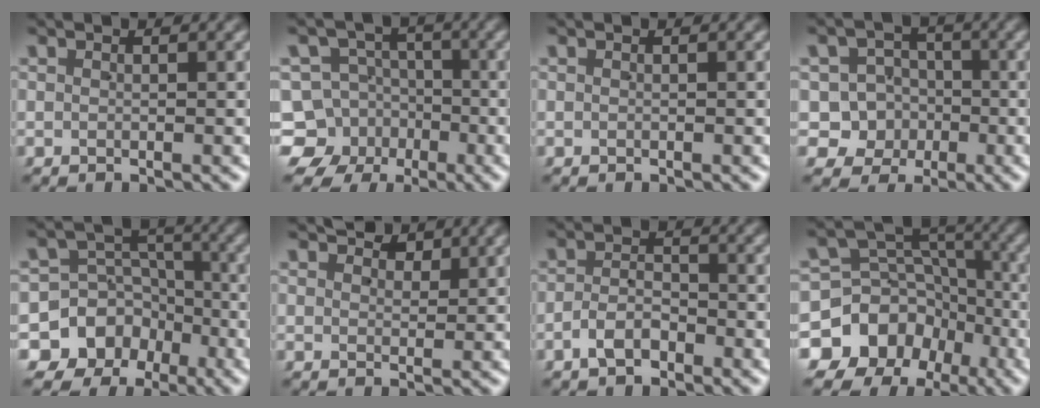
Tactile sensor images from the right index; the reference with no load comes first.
{"total": 15.5, "force": [-4.6, 14.2, 4.3], "torque": [-0.101, -0.074, -0.076]}
{"total": 0.0}
{"total": 12.9, "force": [-3.2, 12.2, 2.5], "torque": [-0.090, -0.066, -0.049]}
{"total": 15.4, "force": [-5.6, 13.6, 4.7], "torque": [-0.098, -0.055, -0.093]}
{"total": 2.8, "force": [2.1, 1.5, 1.2], "torque": [-0.002, -0.007, 0.035]}
{"total": 2.9, "force": [-2.4, 1.3, 0.9], "torque": [-0.010, -0.001, -0.043]}
{"total": 16.6, "force": [-5.0, 14.5, 6.3], "torque": [-0.110, -0.051, -0.079]}